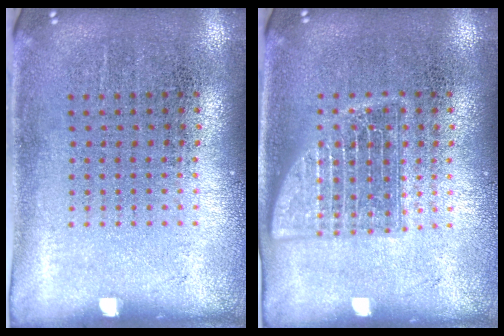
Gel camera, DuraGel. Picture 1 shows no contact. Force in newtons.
{"total": 2.4, "press": 2.4, "slide": 0.4}